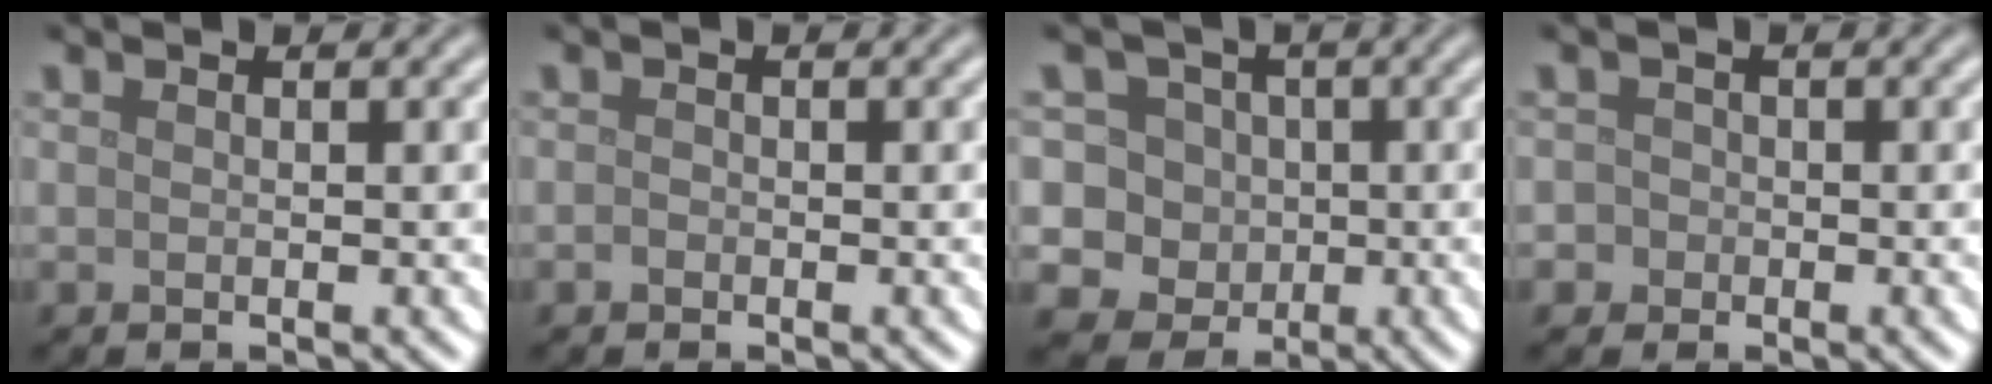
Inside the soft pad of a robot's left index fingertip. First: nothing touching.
{"total": 0.5, "force": [-0.3, 0.4, 0.2], "torque": [-0.002, -0.002, -0.006]}
{"total": 9.6, "force": [1.1, 8.9, 3.2], "torque": [-0.065, 0.032, -0.006]}
{"total": 1.8, "force": [-0.3, 1.8, 0.3], "torque": [0.012, 0.011, -0.019]}